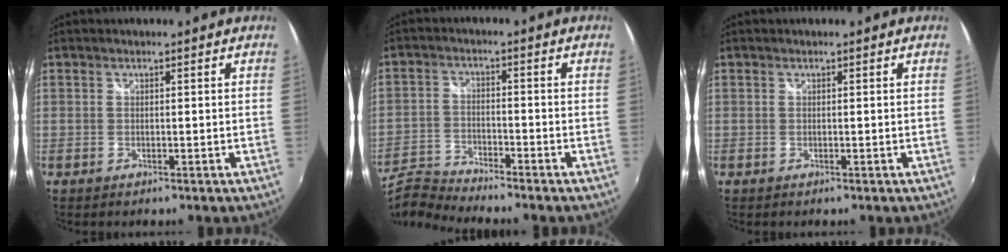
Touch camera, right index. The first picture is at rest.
{"total": 7.4, "force": [-7.3, -0.2, 1.4], "torque": [-0.044, -0.001, -0.154]}
{"total": 0.0}